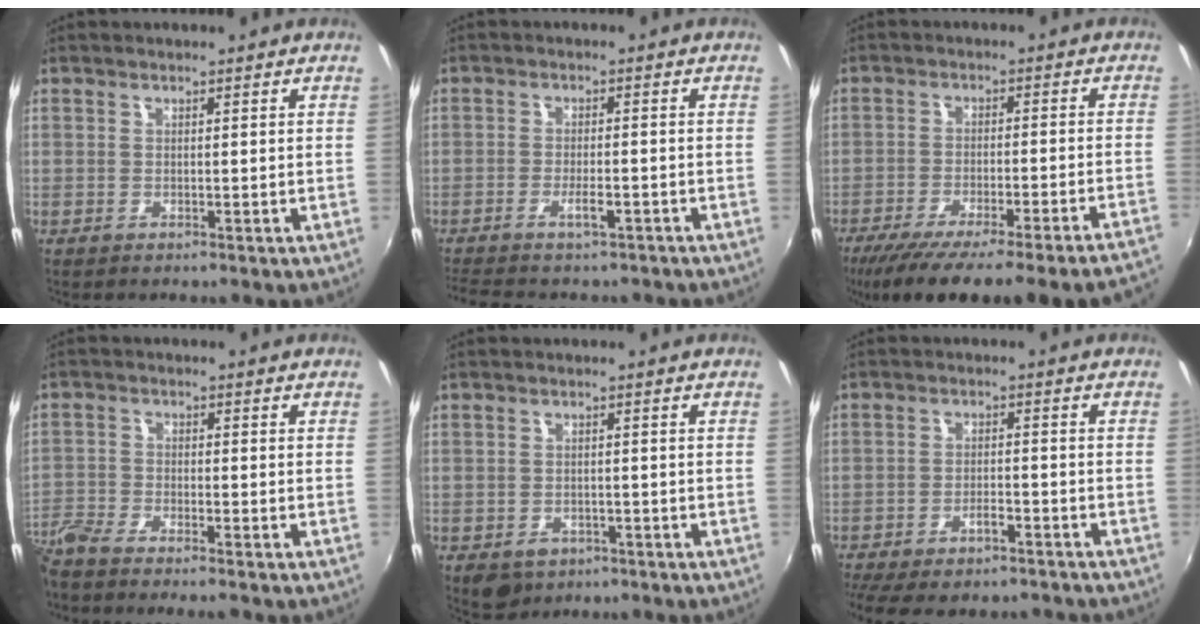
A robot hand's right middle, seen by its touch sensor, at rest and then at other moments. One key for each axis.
{"total": 7.6, "fx": -6.2, "fy": 2.0, "fz": 3.9, "tx": -0.091, "ty": -0.006, "tz": -0.100}
{"total": 20.0, "fx": -17.2, "fy": -0.7, "fz": 10.2, "tx": -0.166, "ty": -0.056, "tz": -0.246}
{"total": 7.3, "fx": -6.7, "fy": 0.2, "fz": 2.9, "tx": -0.082, "ty": -0.024, "tz": -0.132}
{"total": 5.1, "fx": -2.8, "fy": 3.7, "fz": 2.2, "tx": -0.049, "ty": -0.012, "tz": -0.037}
{"total": 9.1, "fx": -7.8, "fy": 2.5, "fz": 3.9, "tx": -0.092, "ty": -0.014, "tz": -0.116}